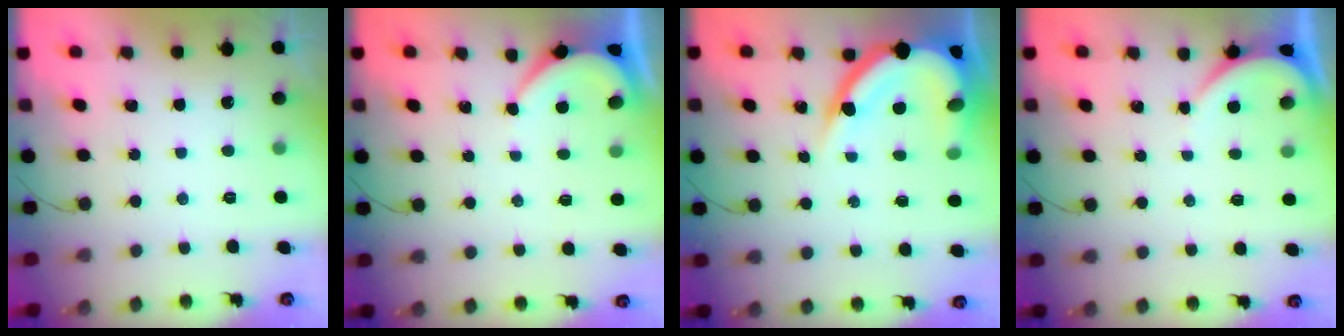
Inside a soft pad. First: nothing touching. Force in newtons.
{"total": 3.1, "press": 3.1, "slide": 0.4}
{"total": 15.6, "press": 15.5, "slide": 1.5}
{"total": 2.6, "press": 2.6, "slide": 0.2}